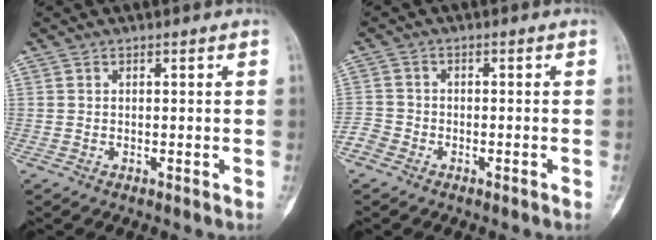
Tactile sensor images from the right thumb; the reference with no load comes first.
{"total": 3.0, "force": [-2.2, 1.9, 0.7], "torque": [-0.011, 0.012, -0.047]}